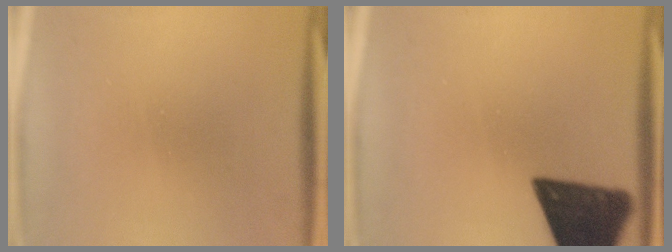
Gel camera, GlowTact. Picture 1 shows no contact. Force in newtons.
{"total": 13.4}